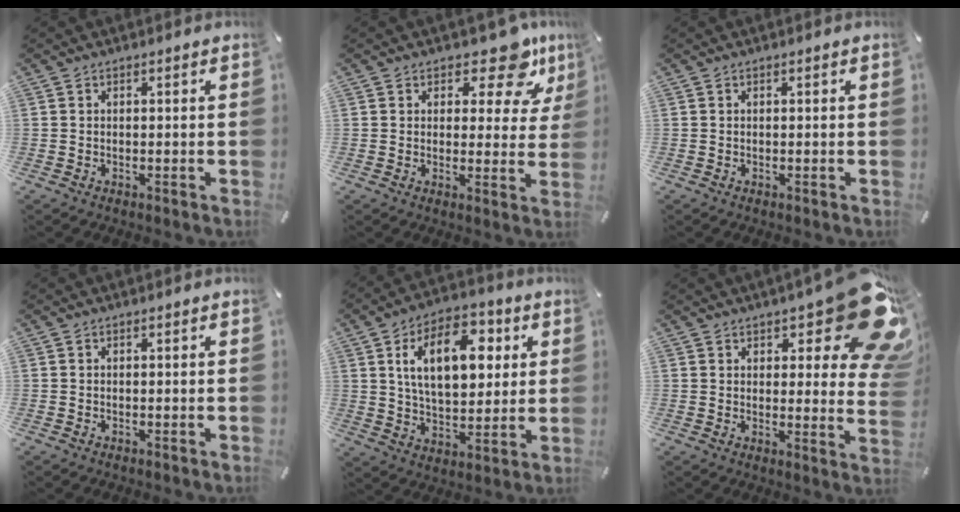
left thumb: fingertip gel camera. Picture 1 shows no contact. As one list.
[{"total": 10.7, "force": [6.8, 4.8, 6.7], "torque": [-0.075, -0.046, 0.113]}, {"total": 0.0}, {"total": 0.0}, {"total": 16.7, "force": [5.5, 9.8, 12.4], "torque": [-0.207, 0.006, 0.094]}, {"total": 18.4, "force": [10.8, 6.8, 13.2], "torque": [-0.152, -0.086, 0.183]}]